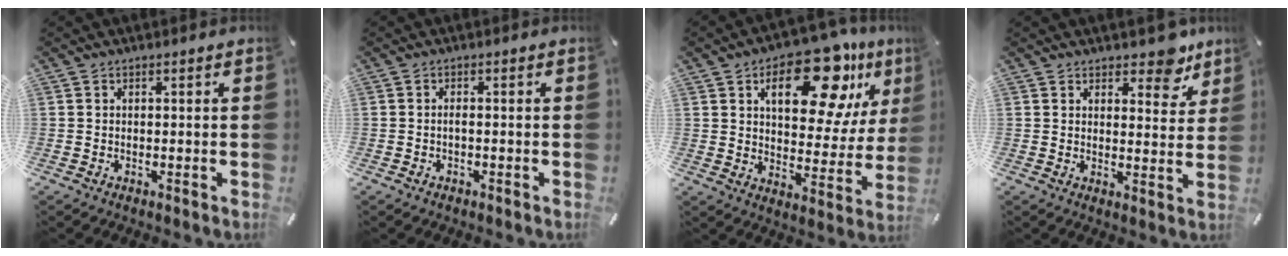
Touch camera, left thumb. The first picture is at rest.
{"total": 1.3, "force": [-0.5, 0.6, 1.0], "torque": [-0.021, 0.002, -0.010]}
{"total": 19.7, "force": [11.3, 9.7, 12.8], "torque": [-0.176, -0.063, 0.185]}
{"total": 8.3, "force": [6.4, 4.2, 3.3], "torque": [-0.013, -0.049, 0.107]}